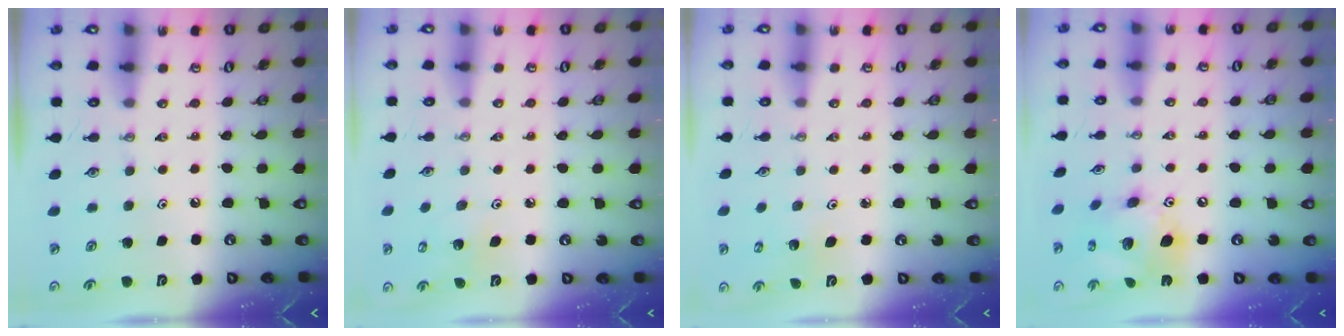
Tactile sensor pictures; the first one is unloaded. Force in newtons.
{"total": 4.2, "press": 4.2, "slide": 0.3}
{"total": 1.8, "press": 1.8, "slide": 0.1}
{"total": 15.6, "press": 15.5, "slide": 1.6}